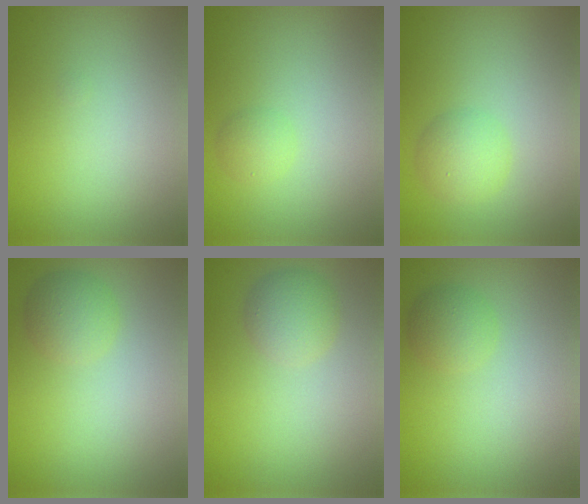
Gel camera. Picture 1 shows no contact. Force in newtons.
{"total": 1.2, "press": 1.2, "slide": 0.1}
{"total": 2.6, "press": 2.6, "slide": 0.1}
{"total": 2.3, "press": 2.3, "slide": 0.1}
{"total": 2.7, "press": 2.7, "slide": 0.1}
{"total": 1.9, "press": 1.9, "slide": 0.1}